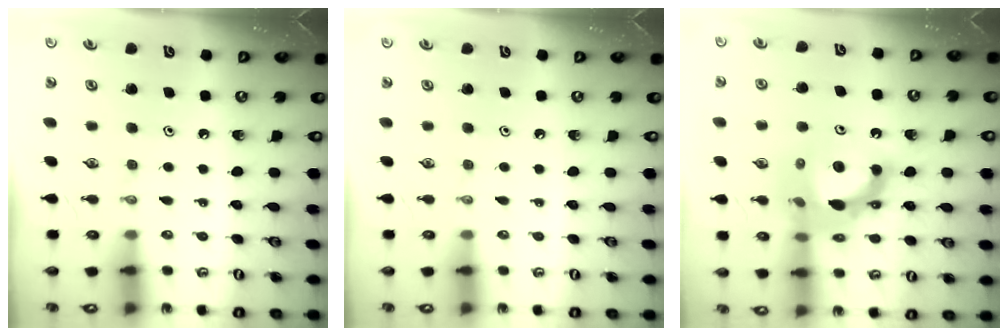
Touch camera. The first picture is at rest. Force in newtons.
{"total": 0.0}
{"total": 15.0, "press": 14.9, "slide": 1.2}